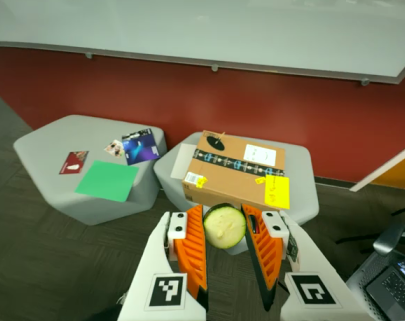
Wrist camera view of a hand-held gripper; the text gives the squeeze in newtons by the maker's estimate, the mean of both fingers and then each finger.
{"total": 11.9, "left": 12.5, "right": 11.3}